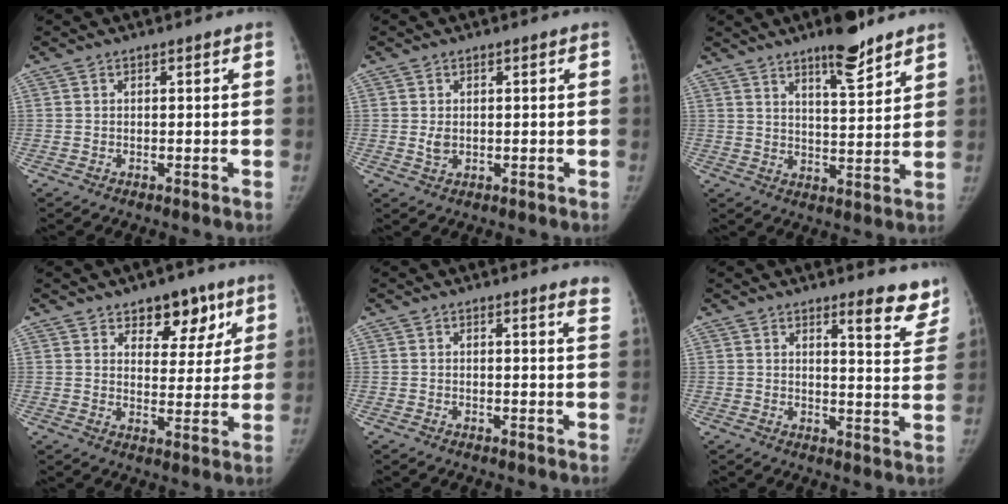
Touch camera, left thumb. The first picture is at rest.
{"total": 1.9, "force": [0.2, 1.3, 1.3], "torque": [-0.015, -0.004, 0.009]}
{"total": 9.1, "force": [6.6, 2.1, 5.8], "torque": [-0.070, -0.045, 0.105]}
{"total": 9.5, "force": [5.8, 5.5, 5.1], "torque": [-0.024, -0.028, 0.085]}
{"total": 3.7, "force": [3.4, 0.3, 1.4], "torque": [-0.014, -0.020, 0.019]}
{"total": 8.9, "force": [7.2, 2.2, 4.8], "torque": [-0.024, -0.049, 0.077]}